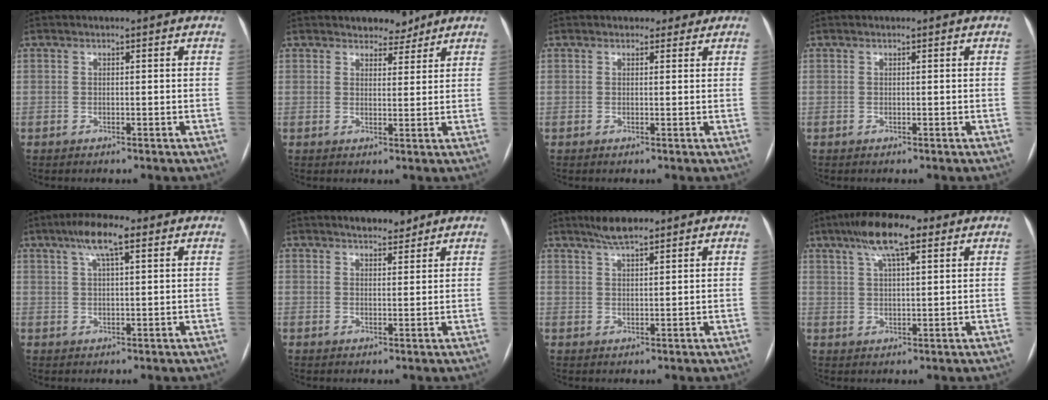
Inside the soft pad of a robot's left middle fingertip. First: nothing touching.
{"total": 3.6, "force": [3.0, 1.8, 0.7], "torque": [-0.002, 0.000, 0.043]}
{"total": 1.9, "force": [1.4, 1.2, 0.2], "torque": [0.003, 0.008, 0.015]}
{"total": 0.0}
{"total": 6.1, "force": [3.4, 1.2, 4.9], "torque": [-0.097, 0.017, 0.058]}
{"total": 3.2, "force": [2.7, 1.2, 1.1], "torque": [-0.017, 0.004, 0.041]}
{"total": 4.0, "force": [3.2, 0.5, 2.2], "torque": [-0.047, 0.008, 0.060]}
{"total": 9.1, "force": [5.4, 2.1, 7.0], "torque": [-0.131, 0.022, 0.088]}